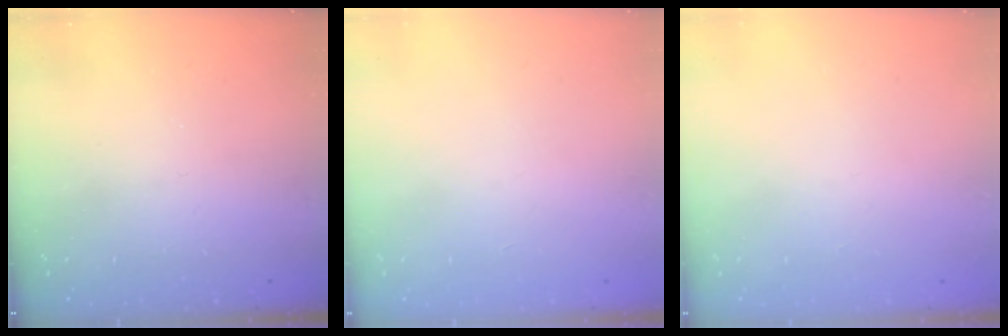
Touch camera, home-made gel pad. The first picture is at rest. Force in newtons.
{"total": 0.0}
{"total": 0.0}